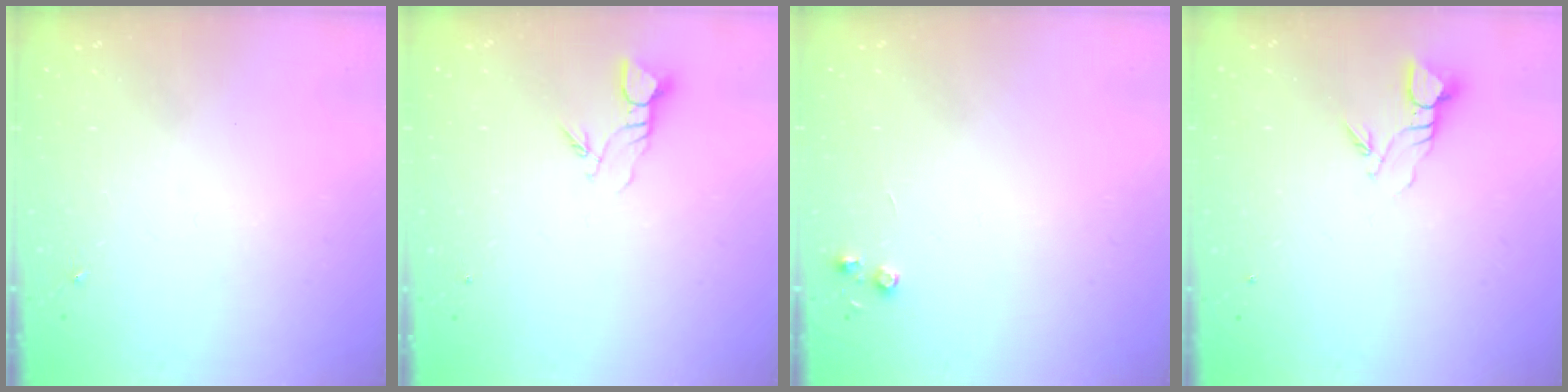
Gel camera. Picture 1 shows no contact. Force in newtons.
{"total": 3.4, "press": 3.4, "slide": 0.2}
{"total": 3.8, "press": 3.7, "slide": 0.5}
{"total": 3.7, "press": 3.7, "slide": 0.2}